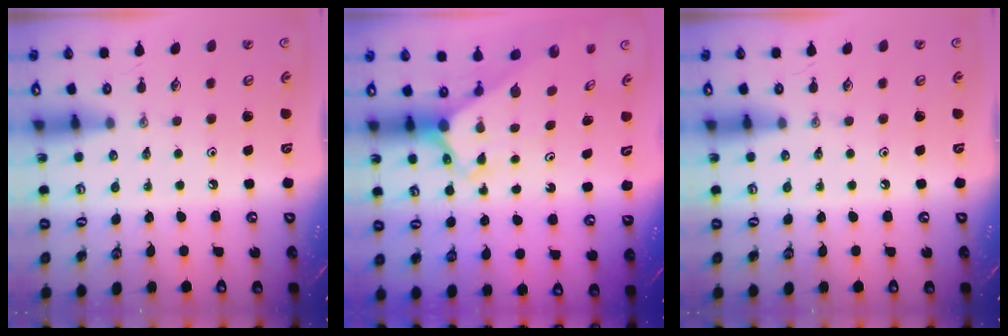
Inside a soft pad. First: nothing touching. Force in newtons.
{"total": 2.5, "press": 2.5, "slide": 0.2}
{"total": 0.0}